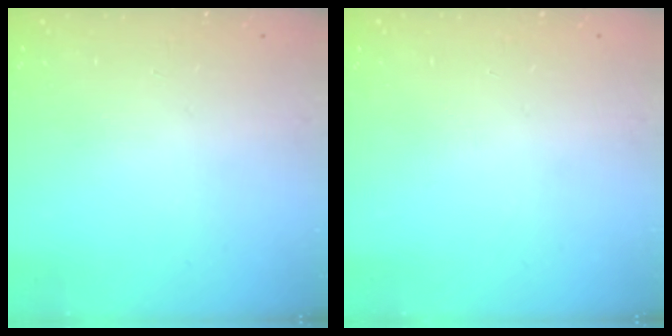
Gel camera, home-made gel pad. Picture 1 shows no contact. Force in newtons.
{"total": 0.0}